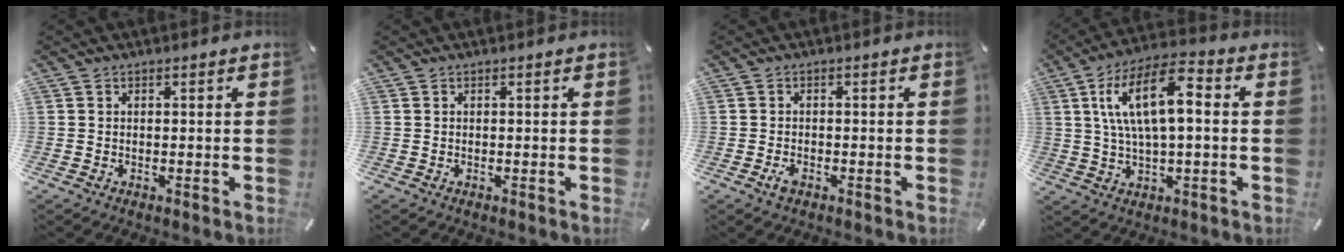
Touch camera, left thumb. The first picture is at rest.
{"total": 0.0}
{"total": 2.0, "force": [-1.1, 1.1, 1.2], "torque": [-0.037, -0.001, -0.024]}
{"total": 14.0, "force": [2.9, 6.0, 12.3], "torque": [-0.245, 0.006, 0.048]}